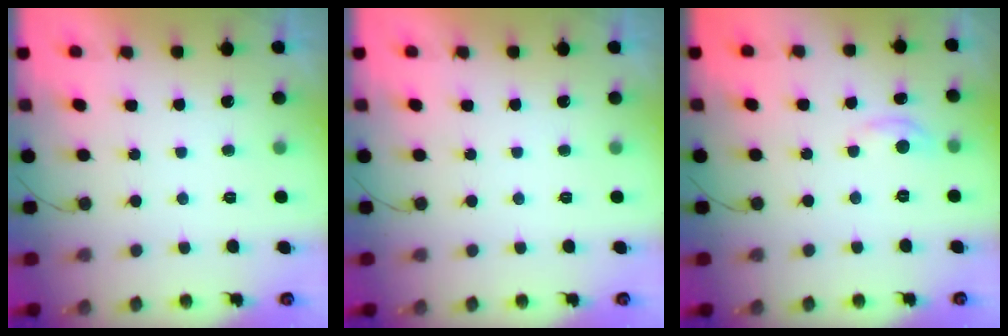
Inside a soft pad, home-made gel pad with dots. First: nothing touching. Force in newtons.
{"total": 0.0}
{"total": 4.1, "press": 4.1, "slide": 0.5}